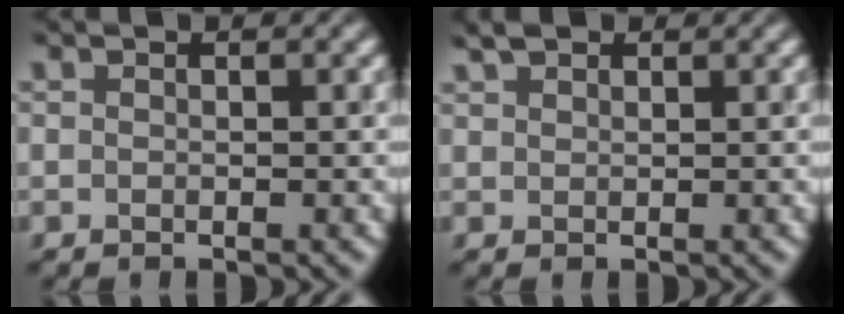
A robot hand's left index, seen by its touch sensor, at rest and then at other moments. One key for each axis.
{"total": 1.4, "fx": 1.3, "fy": 0.4, "fz": 0.2, "tx": -0.002, "ty": 0.007, "tz": 0.026}